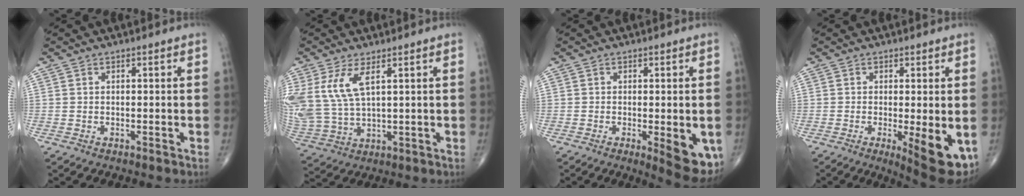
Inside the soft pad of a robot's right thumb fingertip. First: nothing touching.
{"total": 11.0, "force": [4.2, 4.9, 9.0], "torque": [-0.214, -0.012, 0.099]}
{"total": 8.8, "force": [-2.6, 2.7, 8.0], "torque": [-0.089, -0.017, -0.031]}
{"total": 9.6, "force": [-2.7, 2.5, 8.8], "torque": [-0.113, -0.023, -0.035]}